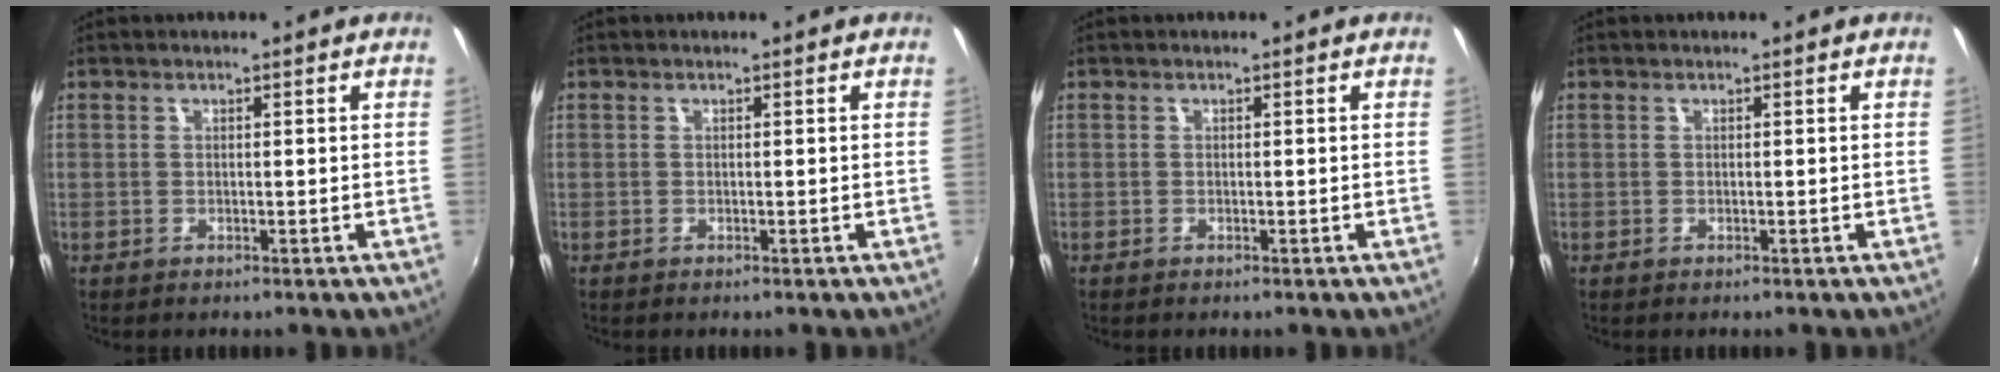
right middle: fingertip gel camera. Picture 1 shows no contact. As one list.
[{"total": 0.0}, {"total": 0.0}, {"total": 0.0}]